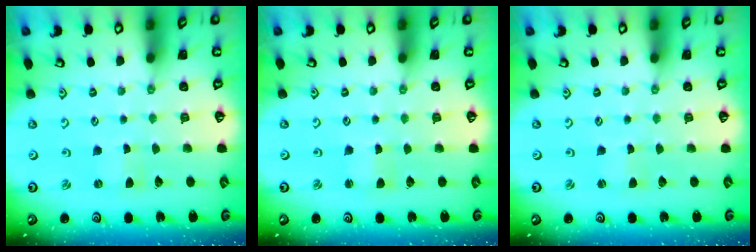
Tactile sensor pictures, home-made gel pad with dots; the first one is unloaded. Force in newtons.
{"total": 2.0, "press": 2.0, "slide": 0.3}
{"total": 0.0}